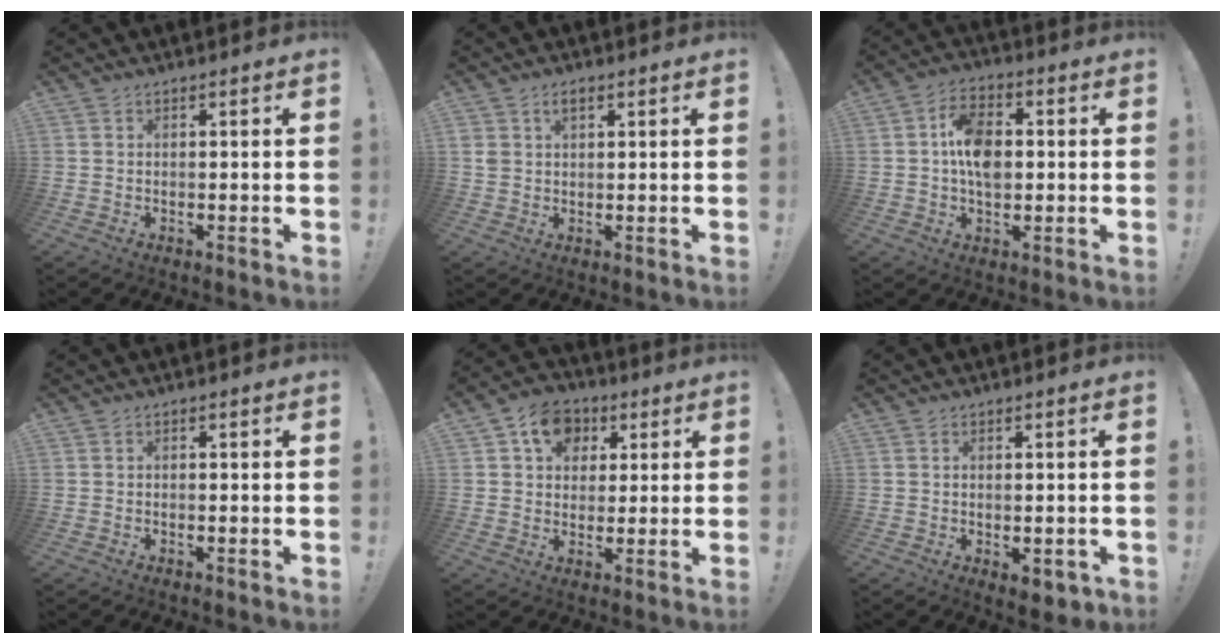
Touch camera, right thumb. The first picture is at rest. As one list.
[{"total": 3.1, "force": [1.5, 1.8, 2.0], "torque": [-0.026, -0.001, 0.024]}, {"total": 11.3, "force": [0.1, 7.6, 8.4], "torque": [-0.146, 0.017, 0.006]}, {"total": 0.0}, {"total": 10.7, "force": [4.0, 8.9, 4.3], "torque": [-0.066, -0.007, 0.080]}, {"total": 3.2, "force": [-0.2, 1.5, 2.9], "torque": [-0.040, 0.000, 0.003]}]